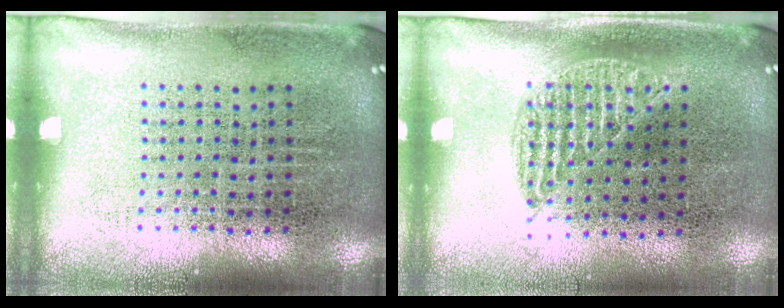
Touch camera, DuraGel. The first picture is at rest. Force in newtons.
{"total": 0.9, "press": 0.8, "slide": 0.4}